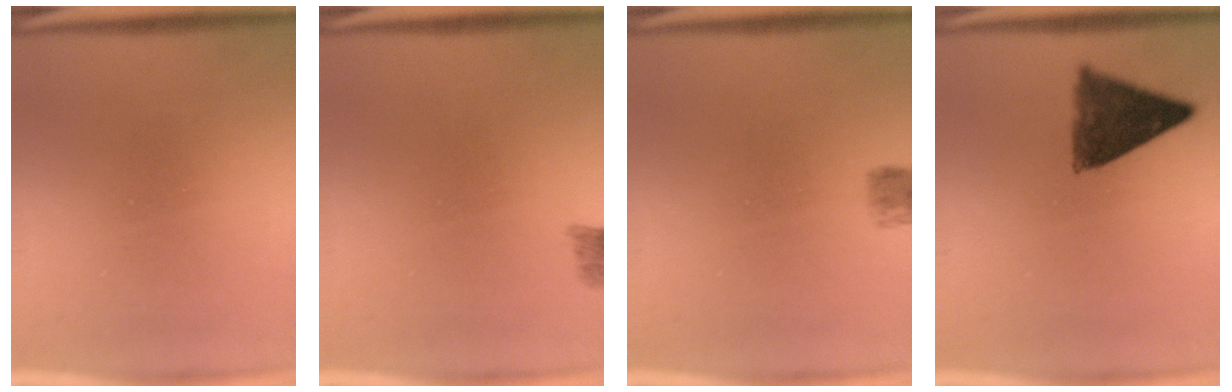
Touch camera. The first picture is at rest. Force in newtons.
{"total": 2.0}
{"total": 2.6}
{"total": 7.2}